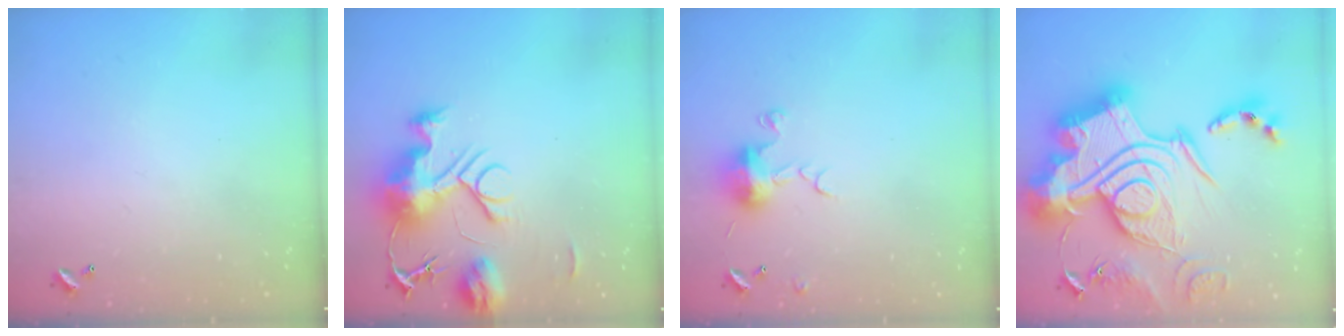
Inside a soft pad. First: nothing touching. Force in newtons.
{"total": 12.6, "press": 12.6, "slide": 1.2}
{"total": 7.4, "press": 7.4, "slide": 1.0}
{"total": 0.6, "press": 0.6, "slide": 0.0}